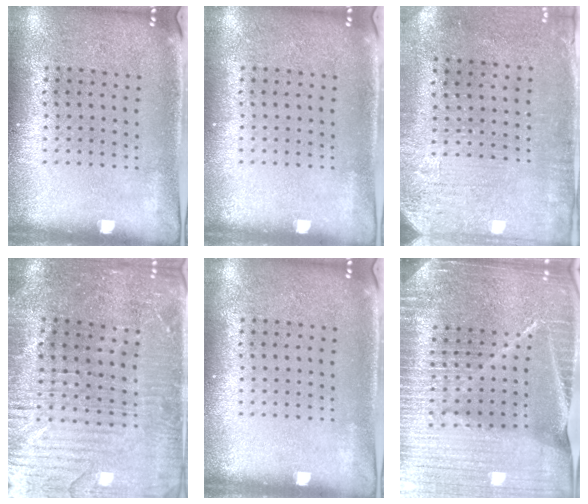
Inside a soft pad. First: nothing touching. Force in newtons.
{"total": 0.0}
{"total": 3.2, "press": 2.5, "slide": 1.9}
{"total": 3.1, "press": 3.1, "slide": 0.6}
{"total": 0.0}
{"total": 5.5, "press": 4.8, "slide": 2.6}